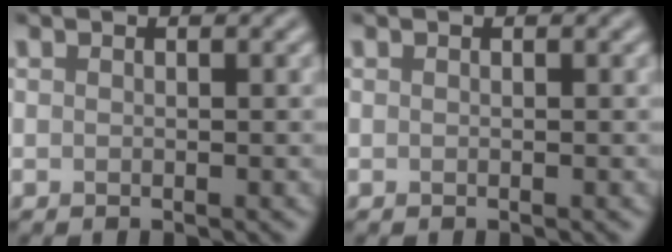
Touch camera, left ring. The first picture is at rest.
{"total": 0.0}